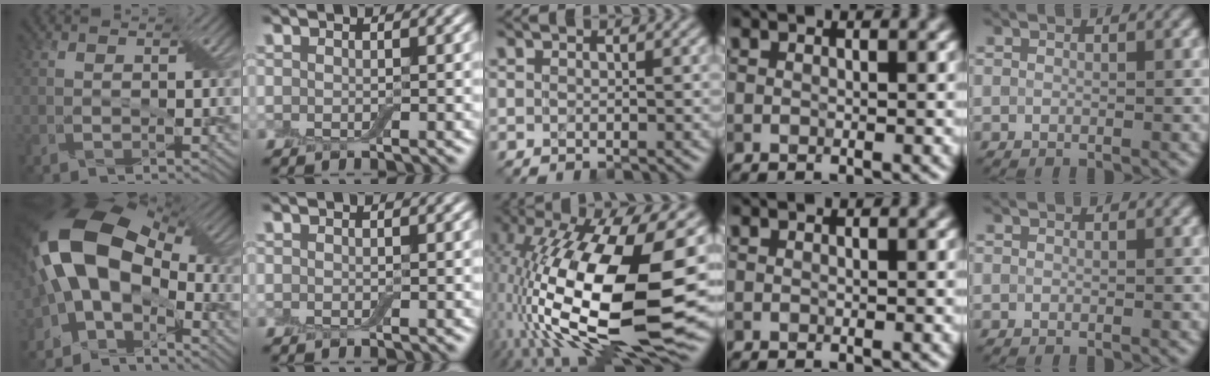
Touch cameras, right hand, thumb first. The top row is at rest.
{"thumb": {"total": 16.4, "force": [-1.0, 10.1, 12.9], "torque": [-0.249, 0.002, -0.021]}, "middle": {"total": 18.4, "force": [-1.5, 8.6, 16.2], "torque": [-0.320, -0.001, -0.027]}}